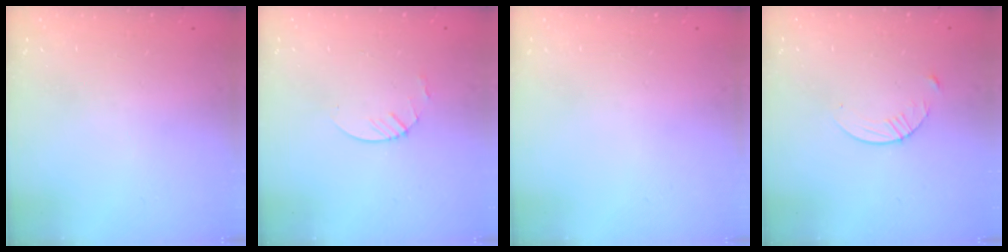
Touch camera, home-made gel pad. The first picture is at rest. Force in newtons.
{"total": 3.0, "press": 3.0, "slide": 0.3}
{"total": 0.0}
{"total": 3.1, "press": 3.1, "slide": 0.4}